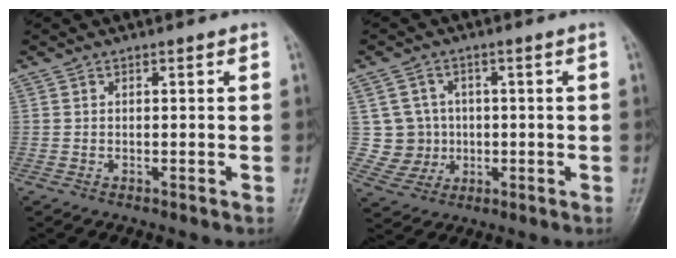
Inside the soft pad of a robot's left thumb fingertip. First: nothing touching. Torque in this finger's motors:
{"motor_torque": [-0.06, -0.09, -0.24, -0.07, 0.00]}